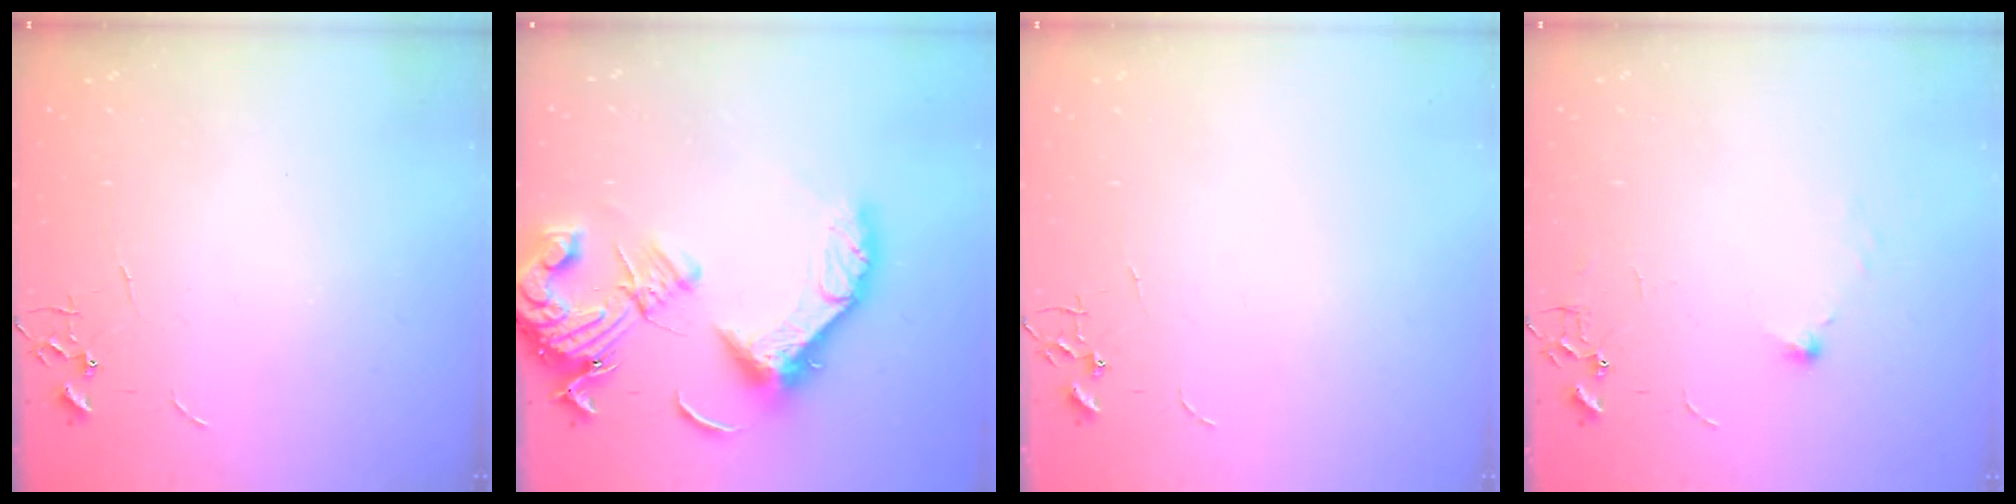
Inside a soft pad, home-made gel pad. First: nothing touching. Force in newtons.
{"total": 20.2, "press": 20.1, "slide": 2.4}
{"total": 0.0}
{"total": 5.5, "press": 5.5, "slide": 0.8}